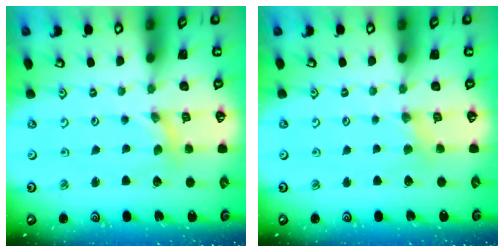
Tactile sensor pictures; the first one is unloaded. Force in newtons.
{"total": 2.4, "press": 2.4, "slide": 0.5}